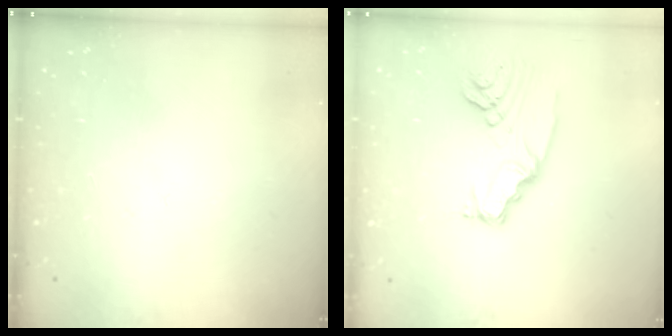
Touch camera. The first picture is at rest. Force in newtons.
{"total": 9.8, "press": 9.7, "slide": 0.9}